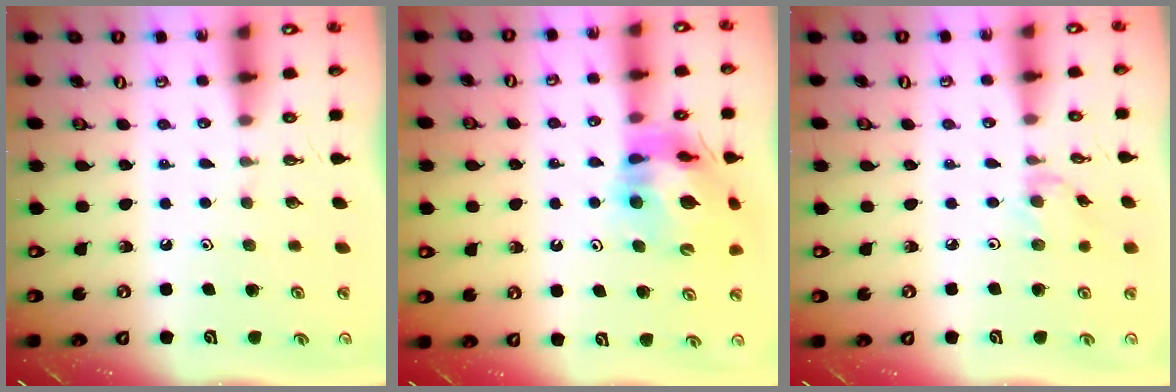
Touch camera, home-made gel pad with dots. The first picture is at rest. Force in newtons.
{"total": 15.8, "press": 15.7, "slide": 1.8}
{"total": 2.0, "press": 2.0, "slide": 0.4}